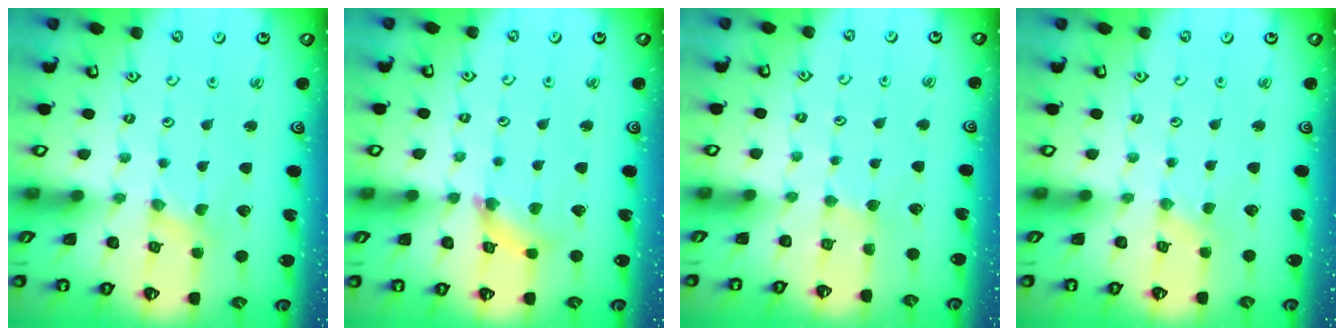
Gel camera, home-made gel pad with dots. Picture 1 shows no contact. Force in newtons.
{"total": 5.3, "press": 5.3, "slide": 0.6}
{"total": 1.9, "press": 1.9, "slide": 0.3}
{"total": 0.0}